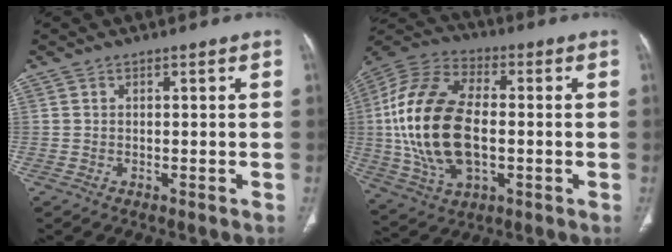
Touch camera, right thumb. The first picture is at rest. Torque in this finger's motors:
{"motor_torque": [-0.60, 2.61, 2.51, 0.26, 0.52]}